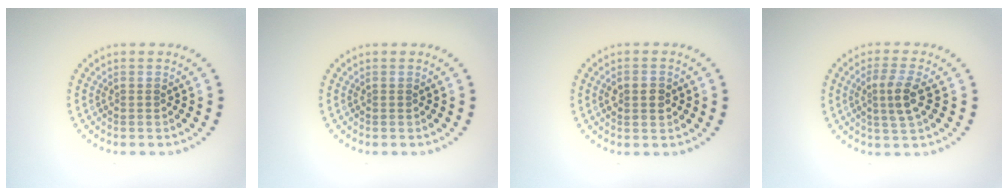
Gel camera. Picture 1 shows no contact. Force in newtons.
{"total": 0.0}
{"total": 2.7, "press": 2.7, "slide": 0.2}
{"total": 2.8, "press": 2.5, "slide": 1.2}